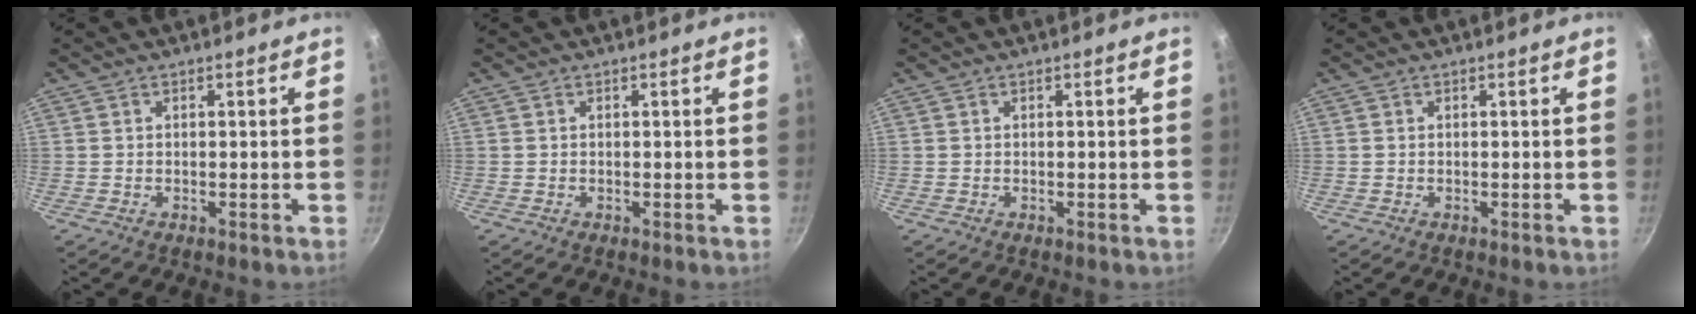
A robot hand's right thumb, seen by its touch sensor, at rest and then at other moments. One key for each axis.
{"total": 0.0}
{"total": 0.0}
{"total": 0.0}